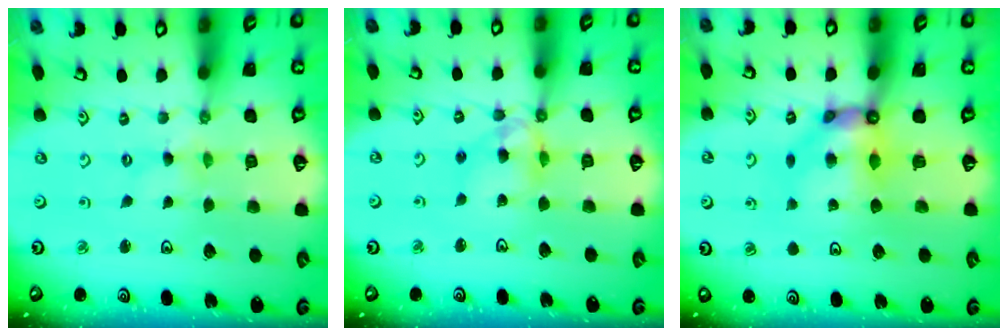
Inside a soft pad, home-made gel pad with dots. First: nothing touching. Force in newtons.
{"total": 11.5, "press": 11.5, "slide": 1.0}
{"total": 8.5, "press": 8.5, "slide": 0.8}